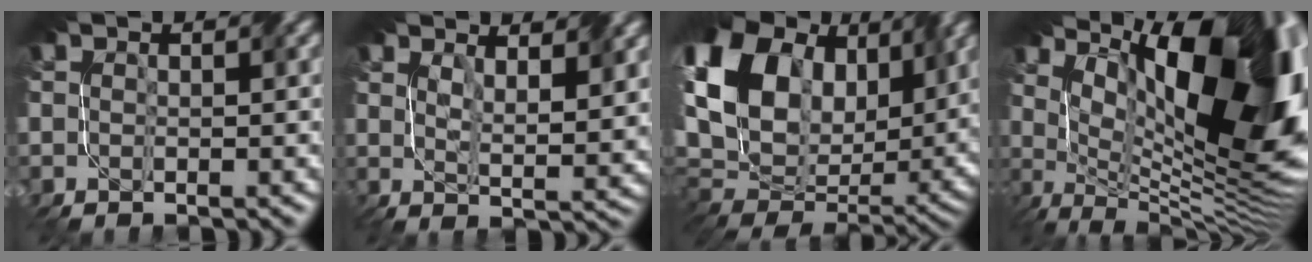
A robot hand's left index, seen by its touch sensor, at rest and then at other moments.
{"total": 5.8, "force": [3.5, 2.0, 4.3], "torque": [-0.069, -0.002, 0.059]}
{"total": 17.5, "force": [5.9, 12.3, 11.0], "torque": [-0.245, 0.034, 0.103]}
{"total": 19.3, "force": [5.8, 8.6, 16.2], "torque": [-0.202, 0.021, 0.108]}